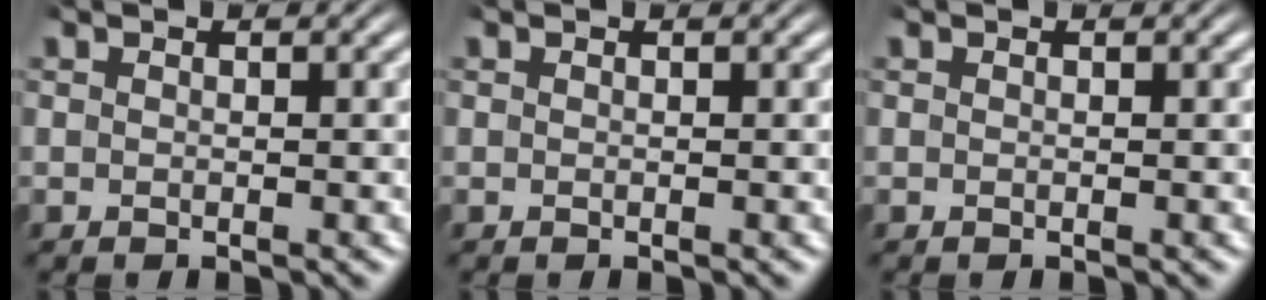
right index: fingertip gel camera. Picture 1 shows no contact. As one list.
[{"total": 0.0}, {"total": 0.0}]